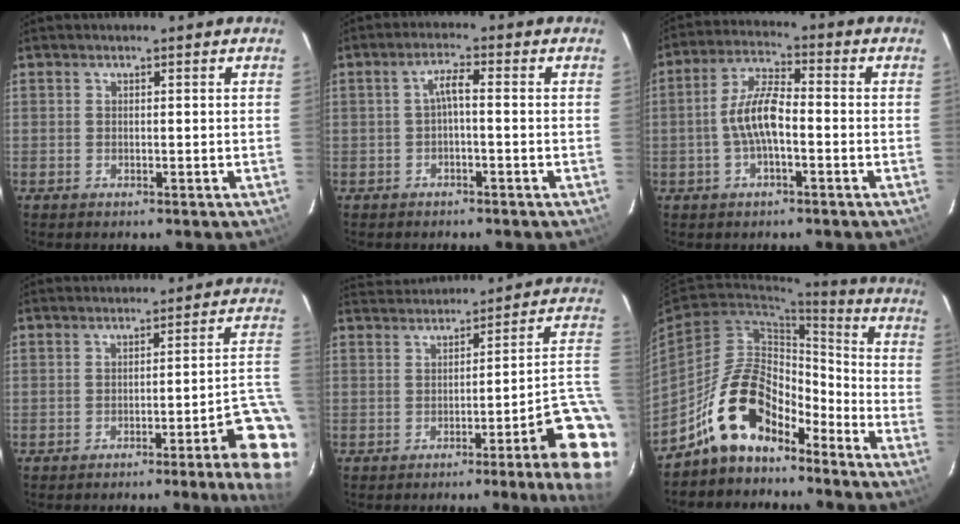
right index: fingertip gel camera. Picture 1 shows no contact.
{"total": 2.7, "force": [-0.7, 0.4, 2.6], "torque": [-0.053, 0.008, -0.013]}
{"total": 7.7, "force": [-1.9, 2.6, 7.0], "torque": [-0.146, 0.014, -0.038]}
{"total": 9.2, "force": [-6.1, -0.6, 6.8], "torque": [-0.035, 0.009, -0.069]}
{"total": 10.1, "force": [-2.5, -0.1, 9.8], "torque": [-0.093, 0.005, -0.020]}
{"total": 14.7, "force": [-10.8, 7.0, 7.0], "torque": [-0.137, 0.036, -0.184]}